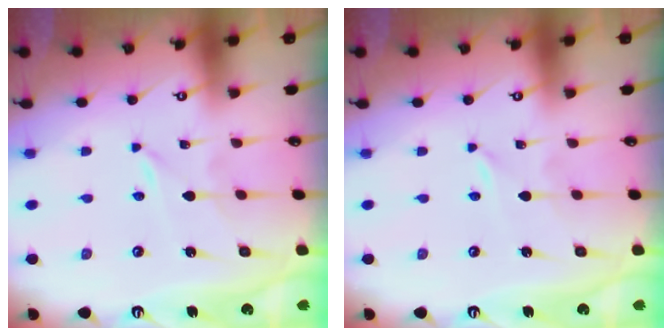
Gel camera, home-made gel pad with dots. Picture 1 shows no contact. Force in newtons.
{"total": 0.0}